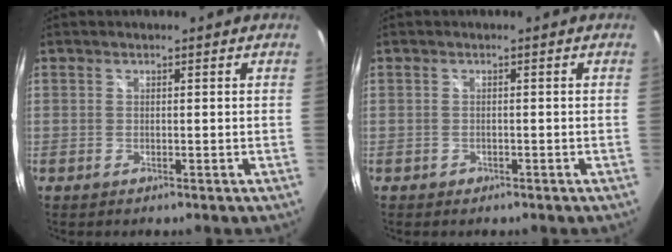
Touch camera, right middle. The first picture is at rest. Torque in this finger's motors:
{"motor_torque": [-0.07, 0.12, -0.05, -0.01]}